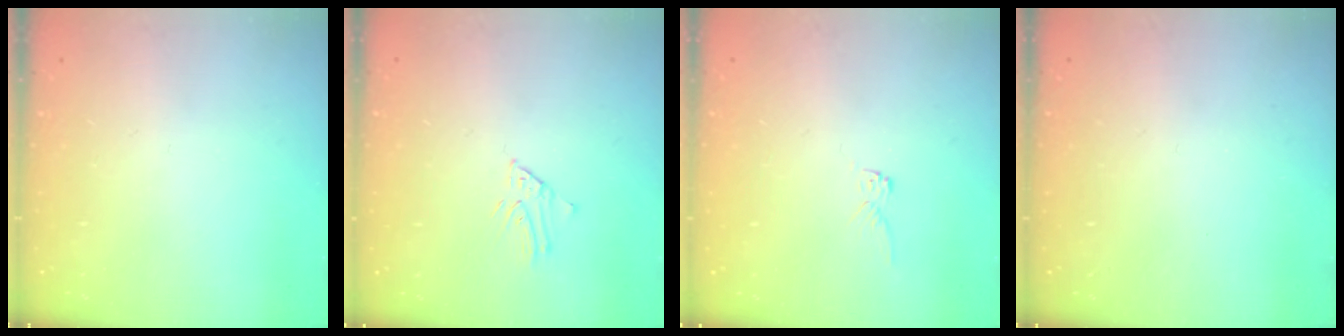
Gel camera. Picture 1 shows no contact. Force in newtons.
{"total": 3.7, "press": 3.7, "slide": 0.3}
{"total": 2.6, "press": 2.6, "slide": 0.1}
{"total": 0.7, "press": 0.7, "slide": 0.0}